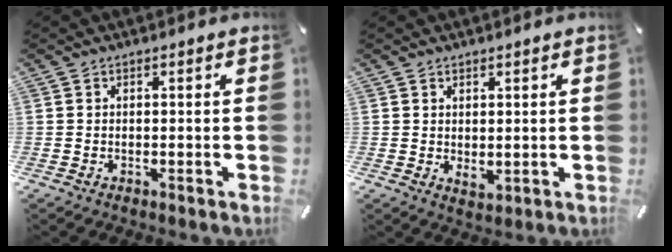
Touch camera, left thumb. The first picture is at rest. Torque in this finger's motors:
{"motor_torque": [0.01, 0.01, 0.02, 0.01, 0.00]}